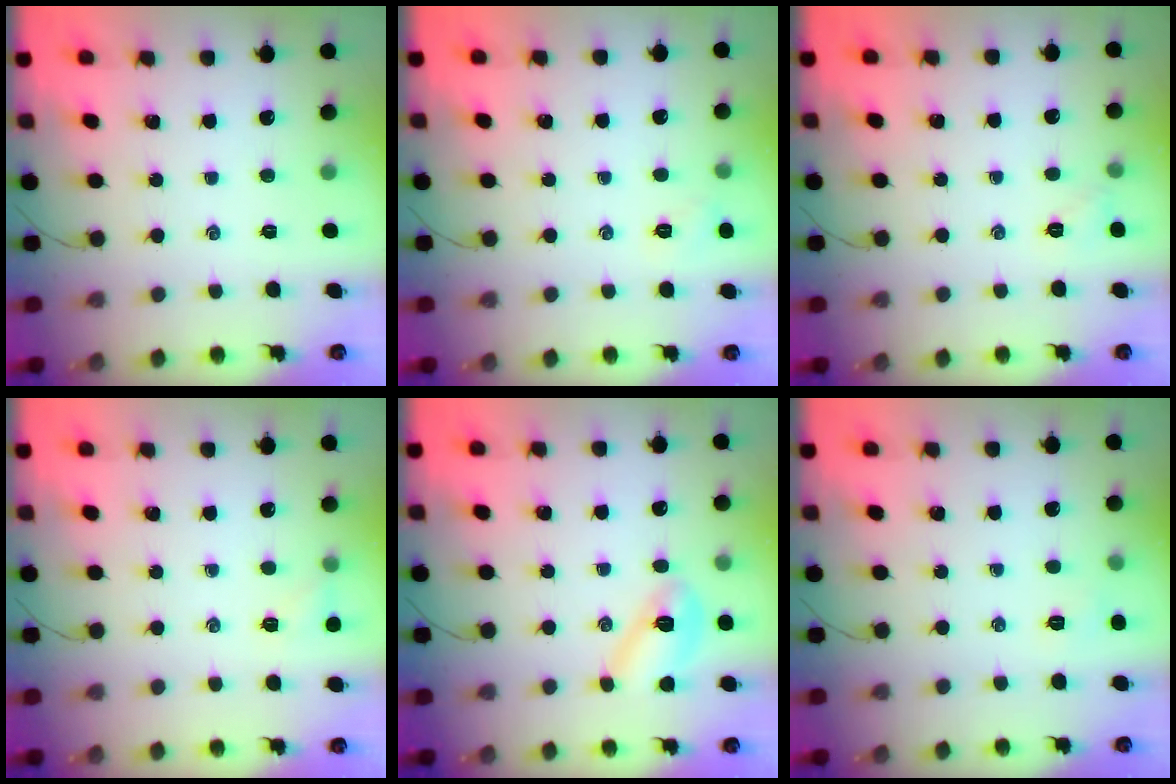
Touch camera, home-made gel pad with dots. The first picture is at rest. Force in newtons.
{"total": 4.6, "press": 4.4, "slide": 1.2}
{"total": 3.6, "press": 3.5, "slide": 1.1}
{"total": 5.5, "press": 5.3, "slide": 1.5}
{"total": 8.6, "press": 8.6, "slide": 0.5}
{"total": 4.2, "press": 4.0, "slide": 0.9}